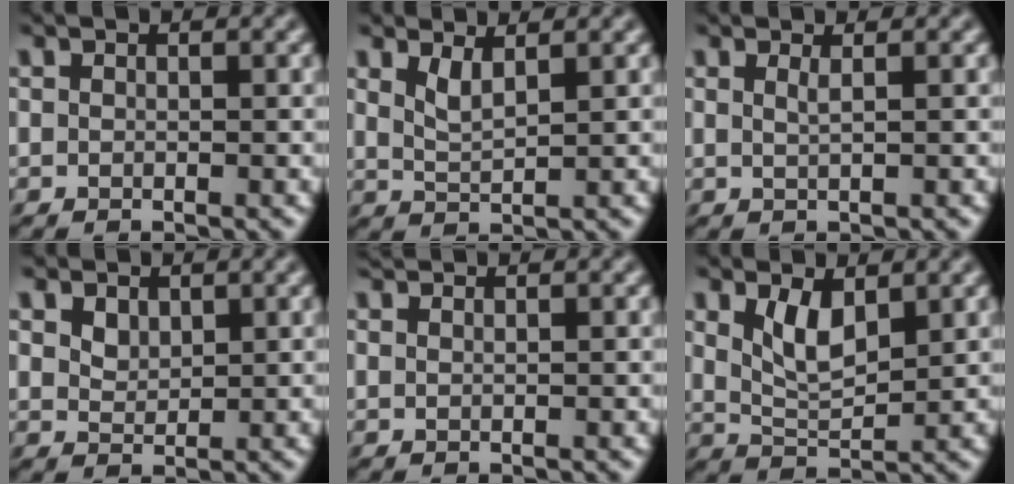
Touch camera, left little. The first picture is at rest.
{"total": 1.4, "force": [0.9, -0.5, 1.0], "torque": [-0.024, -0.004, 0.017]}
{"total": 1.2, "force": [0.3, -1.1, 0.3], "torque": [-0.008, 0.000, 0.005]}
{"total": 2.4, "force": [1.4, 1.4, 1.3], "torque": [-0.046, -0.005, 0.034]}
{"total": 1.2, "force": [1.1, -0.3, 0.1], "torque": [-0.009, 0.008, 0.021]}
{"total": 2.8, "force": [1.3, 0.5, 2.4], "torque": [-0.051, -0.005, 0.022]}